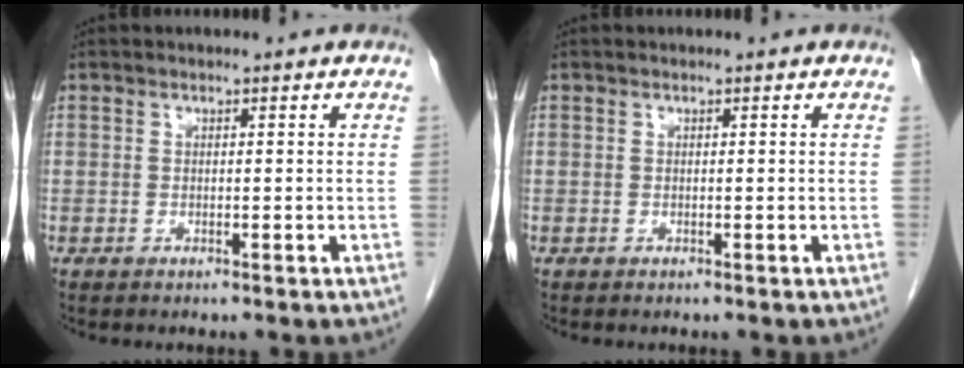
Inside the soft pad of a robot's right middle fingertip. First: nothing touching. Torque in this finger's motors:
{"motor_torque": [-0.05, -0.31, 0.04, 0.00]}